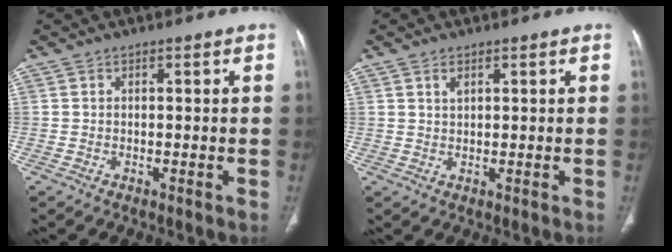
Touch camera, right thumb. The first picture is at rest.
{"total": 1.6, "force": [0.9, 0.8, 1.0], "torque": [-0.018, -0.003, 0.020]}